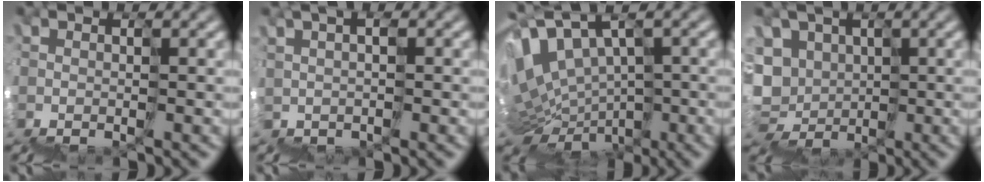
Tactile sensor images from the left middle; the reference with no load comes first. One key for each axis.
{"total": 2.3, "fx": 1.7, "fy": -0.6, "fz": -1.3, "tx": 0.023, "ty": 0.022, "tz": 0.021}
{"total": 4.2, "fx": 2.9, "fy": 2.3, "fz": 2.0, "tx": -0.050, "ty": 0.031, "tz": 0.063}
{"total": 3.9, "fx": 2.1, "fy": 2.6, "fz": -2.0, "tx": 0.046, "ty": 0.030, "tz": 0.027}